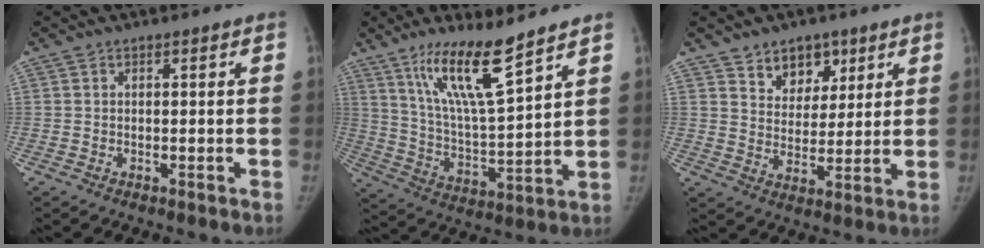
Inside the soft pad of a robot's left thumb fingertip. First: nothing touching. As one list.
[{"total": 14.1, "force": [9.5, 1.9, 10.3], "torque": [-0.179, -0.066, 0.187]}, {"total": 8.1, "force": [5.1, 5.6, 2.9], "torque": [-0.006, -0.029, 0.087]}]